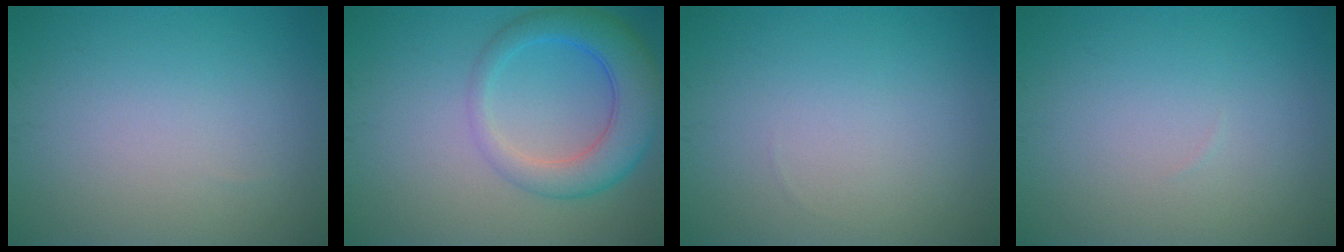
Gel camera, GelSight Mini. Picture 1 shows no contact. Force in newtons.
{"total": 5.7, "press": 5.7, "slide": 0.4}
{"total": 0.0}
{"total": 0.0}